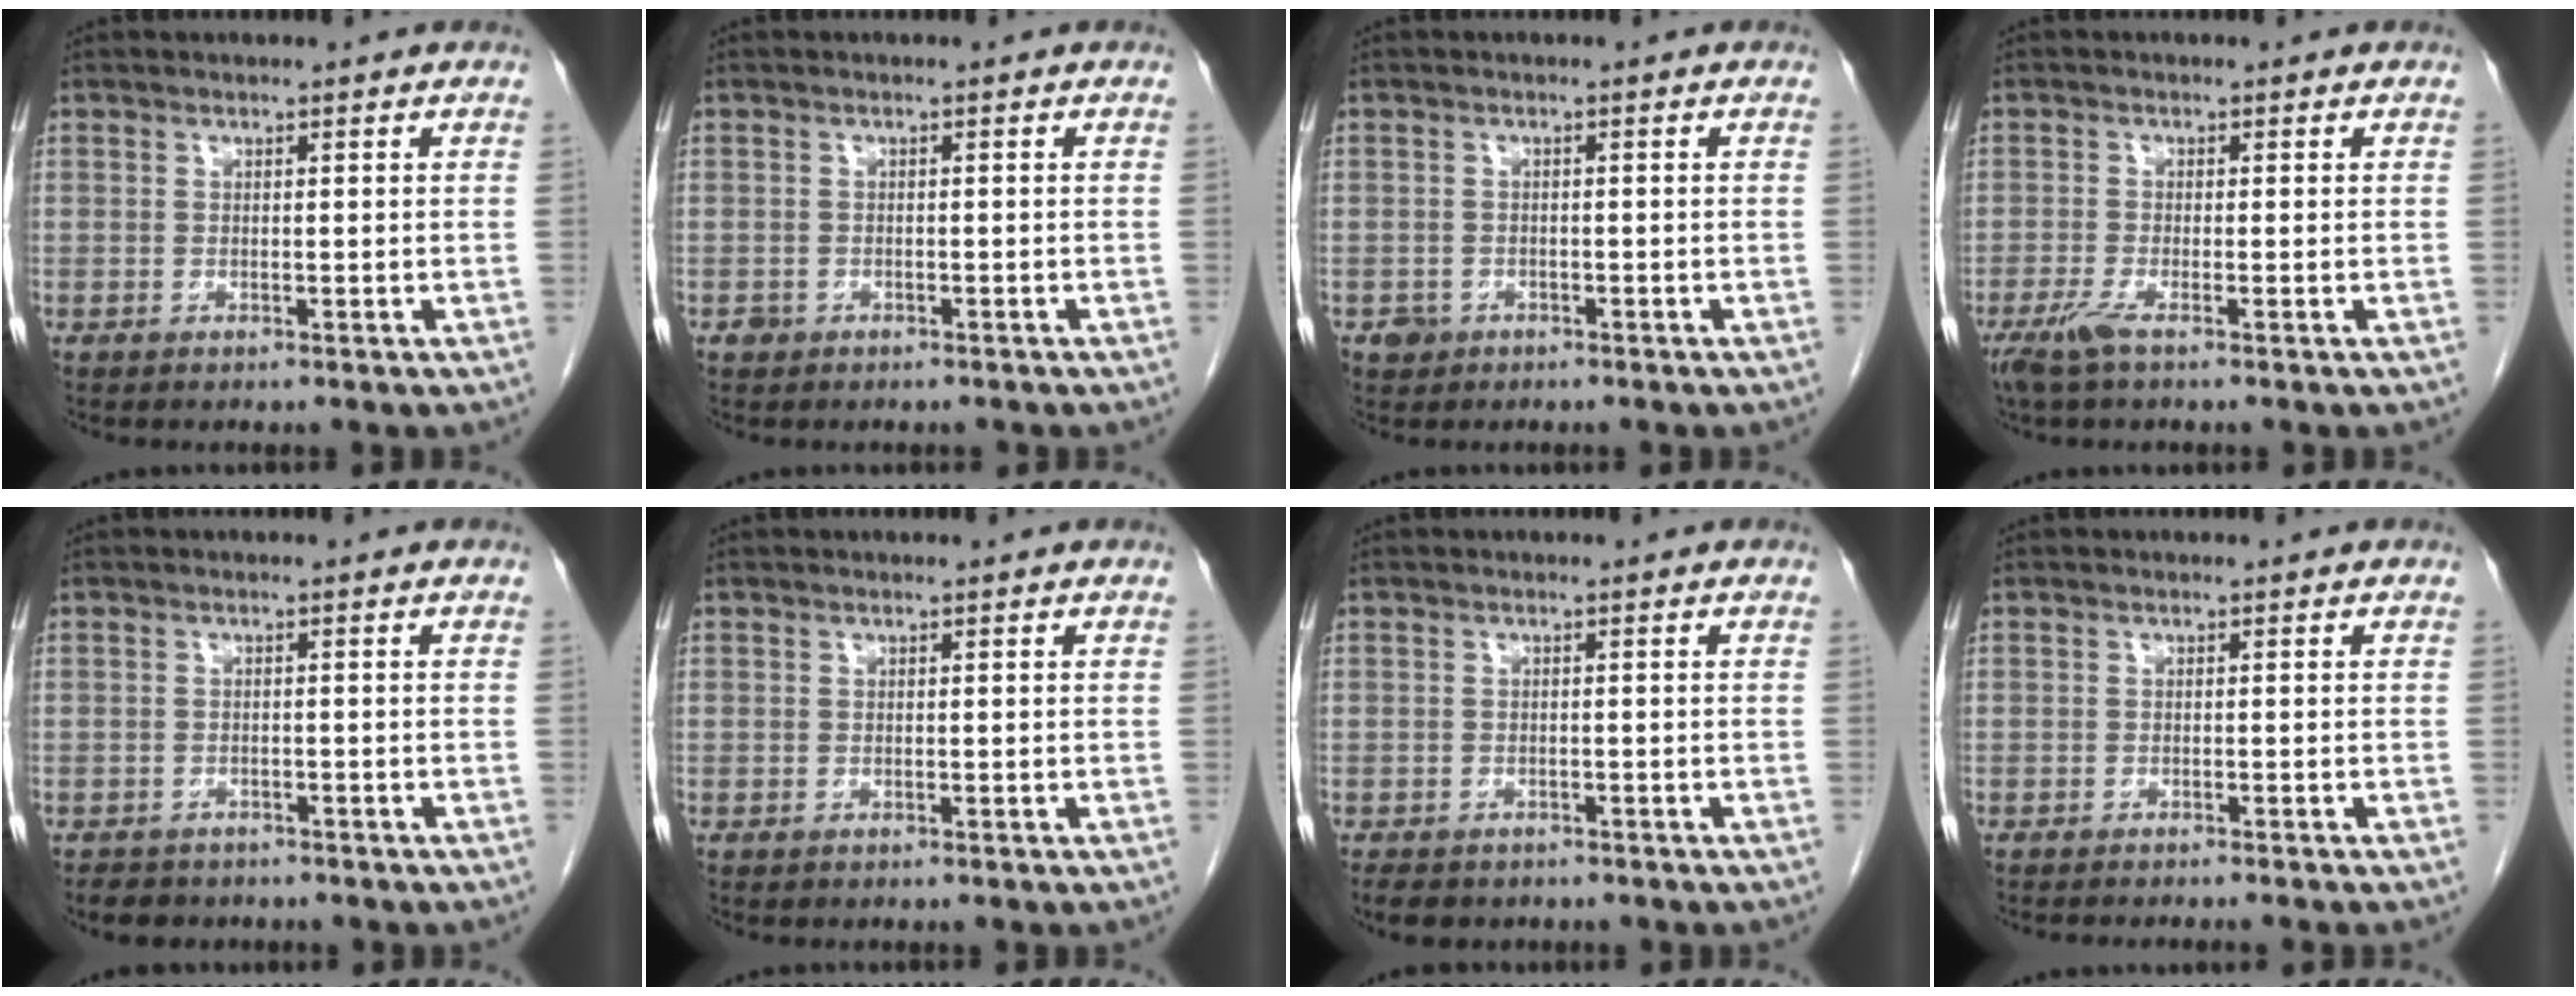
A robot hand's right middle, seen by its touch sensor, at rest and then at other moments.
{"total": 1.2, "force": [-0.8, 1.0, 0.1], "torque": [-0.005, 0.004, -0.009]}
{"total": 1.7, "force": [-0.9, 1.4, 0.1], "torque": [-0.003, 0.007, -0.013]}
{"total": 2.8, "force": [-1.8, 0.1, 2.1], "torque": [-0.050, -0.009, -0.039]}
{"total": 3.8, "force": [-3.1, 2.1, 0.7], "torque": [-0.016, 0.001, -0.040]}
{"total": 0.0}
{"total": 5.5, "force": [-4.4, 2.7, 2.1], "torque": [-0.030, -0.003, -0.053]}
{"total": 4.6, "force": [-4.2, -0.2, 1.9], "torque": [-0.011, -0.005, -0.055]}